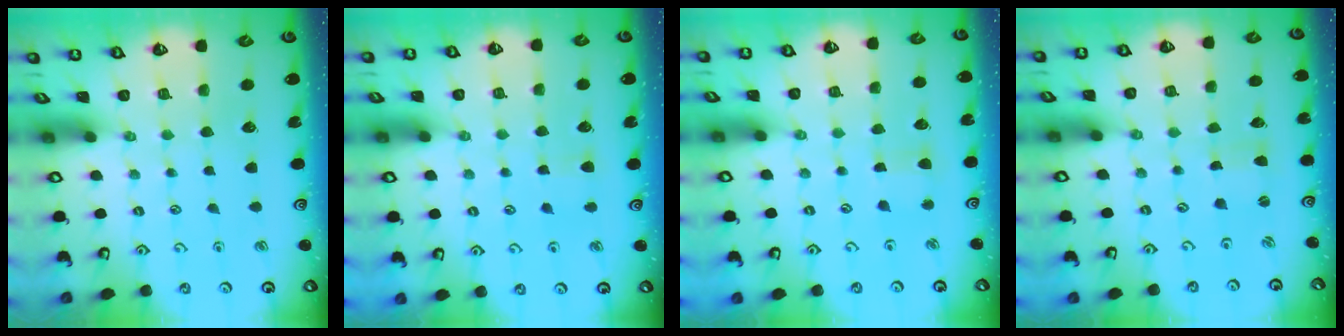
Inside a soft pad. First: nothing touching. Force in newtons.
{"total": 4.2, "press": 4.2, "slide": 0.7}
{"total": 3.8, "press": 3.8, "slide": 0.4}
{"total": 0.8, "press": 0.8, "slide": 0.0}